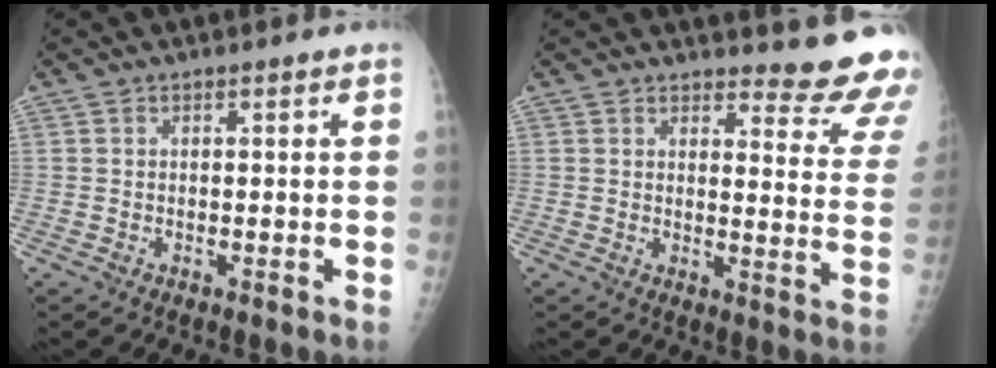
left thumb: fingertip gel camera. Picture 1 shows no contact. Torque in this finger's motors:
{"motor_torque": [0.83, -0.51, 0.87, -0.43, 0.03]}